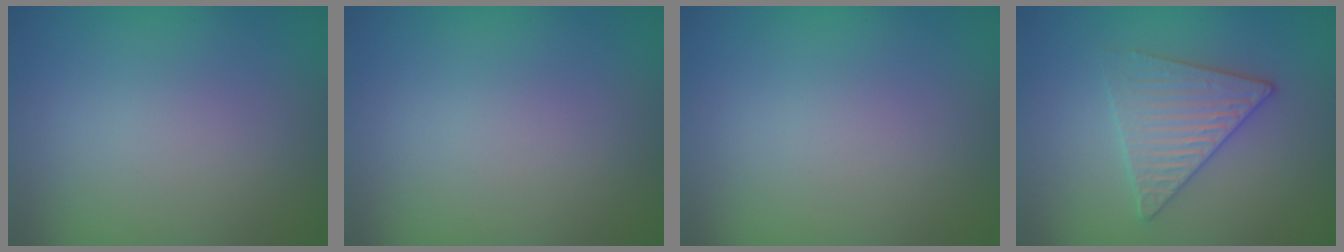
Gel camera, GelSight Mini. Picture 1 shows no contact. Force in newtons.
{"total": 0.0}
{"total": 0.0}
{"total": 3.3, "press": 3.2, "slide": 0.3}